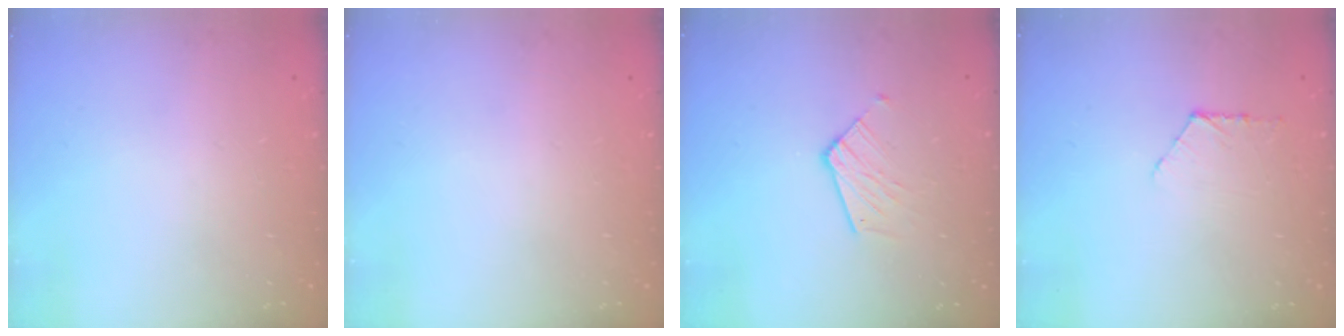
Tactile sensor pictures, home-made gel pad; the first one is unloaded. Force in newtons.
{"total": 0.0}
{"total": 7.7, "press": 7.6, "slide": 0.5}
{"total": 5.5, "press": 5.5, "slide": 0.6}